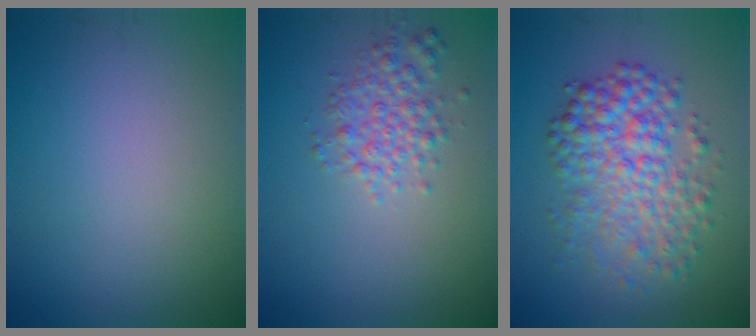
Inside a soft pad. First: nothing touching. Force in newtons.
{"total": 2.8, "press": 2.8, "slide": 0.1}
{"total": 6.0, "press": 6.0, "slide": 0.1}